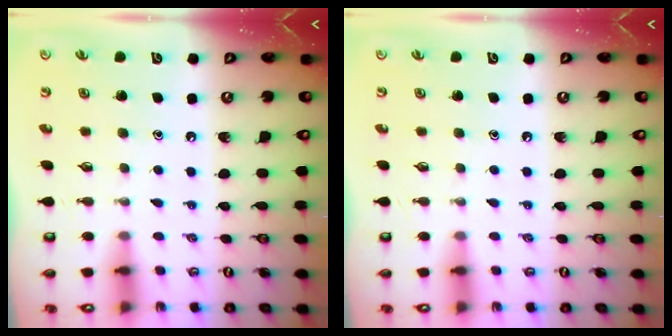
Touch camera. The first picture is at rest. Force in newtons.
{"total": 0.0}